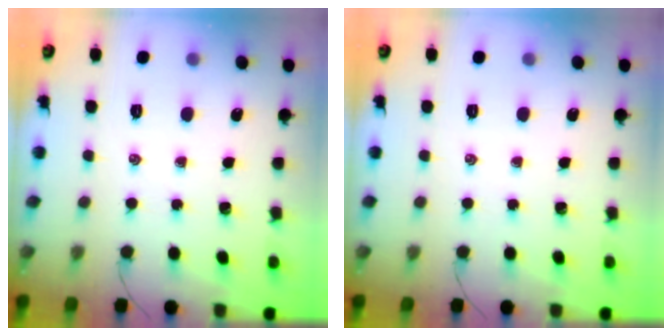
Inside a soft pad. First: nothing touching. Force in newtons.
{"total": 0.0}